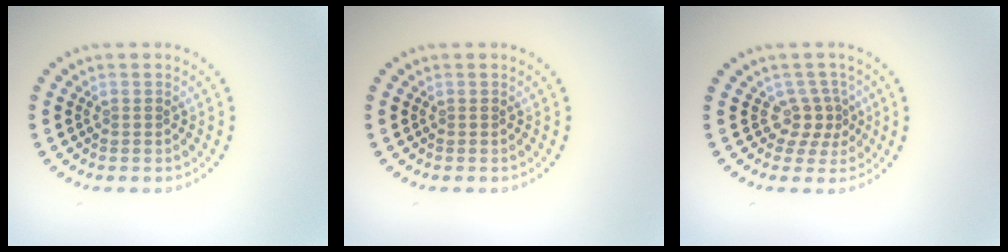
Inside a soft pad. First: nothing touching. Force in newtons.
{"total": 0.0}
{"total": 2.3, "press": 1.6, "slide": 1.7}